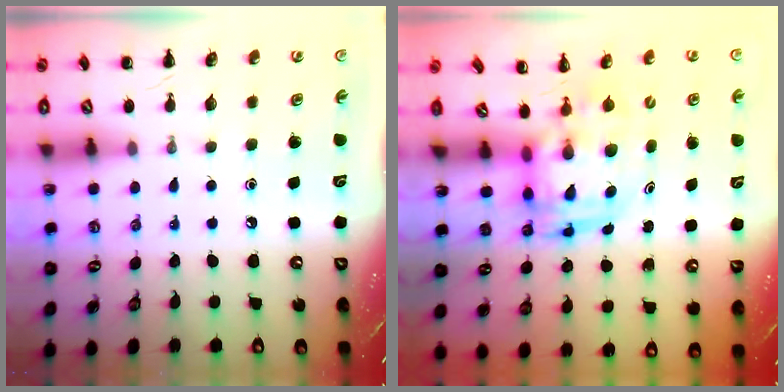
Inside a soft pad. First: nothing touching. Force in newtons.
{"total": 3.5, "press": 3.4, "slide": 0.7}